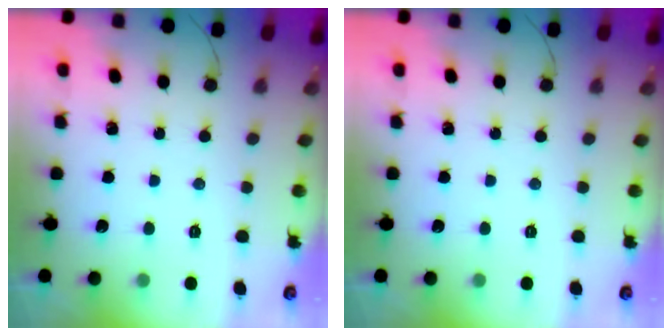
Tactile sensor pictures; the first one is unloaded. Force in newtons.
{"total": 0.0}